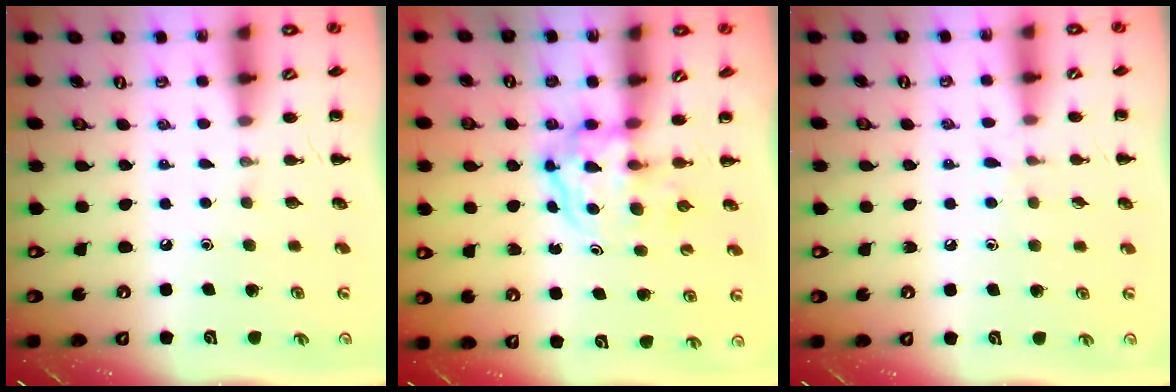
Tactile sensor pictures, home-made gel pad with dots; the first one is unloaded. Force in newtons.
{"total": 3.9, "press": 3.9, "slide": 0.4}
{"total": 6.0, "press": 5.7, "slide": 2.0}